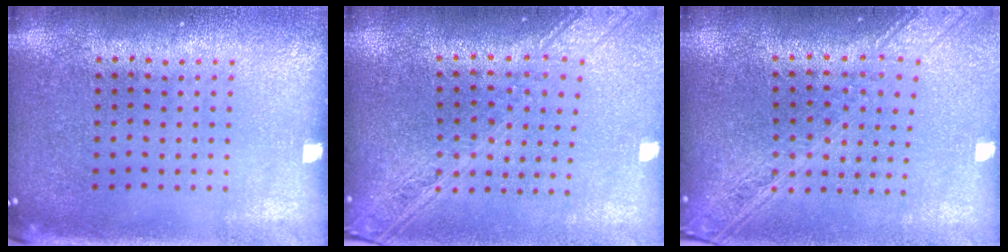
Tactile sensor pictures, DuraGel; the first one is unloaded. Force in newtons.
{"total": 2.2, "press": 1.9, "slide": 1.2}
{"total": 2.2, "press": 1.9, "slide": 1.2}